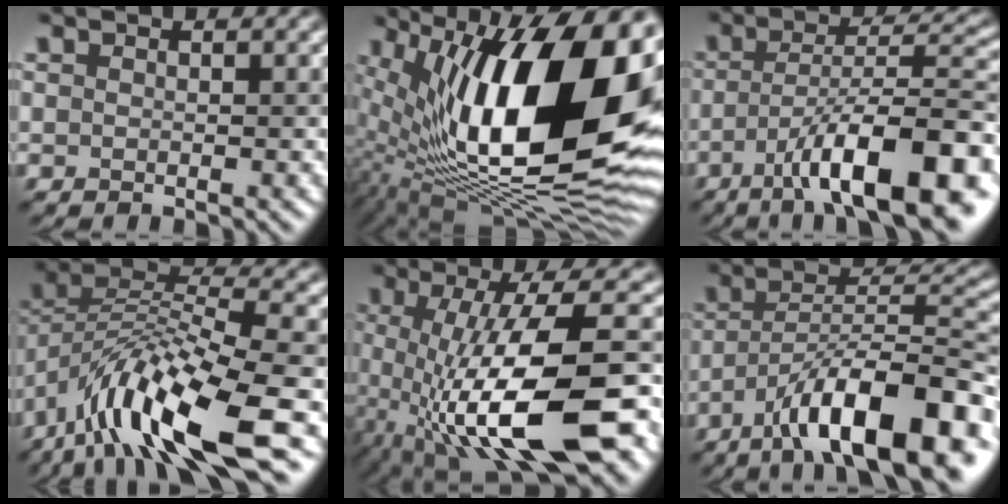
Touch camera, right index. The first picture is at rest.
{"total": 20.1, "force": [2.9, 9.6, 17.4], "torque": [-0.289, 0.004, 0.042]}
{"total": 13.2, "force": [-6.1, 3.8, 11.0], "torque": [-0.164, 0.003, -0.095]}
{"total": 11.6, "force": [-6.1, 3.3, 9.3], "torque": [-0.164, 0.004, -0.117]}
{"total": 13.3, "force": [-3.1, 3.9, 12.3], "torque": [-0.208, -0.012, -0.053]}
{"total": 13.0, "force": [-7.4, 3.8, 10.0], "torque": [-0.142, 0.017, -0.127]}